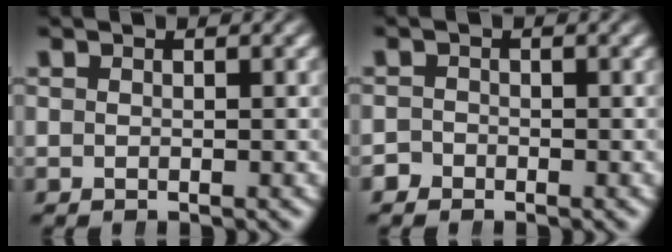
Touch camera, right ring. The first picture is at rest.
{"total": 1.4, "force": [-1.2, 0.8, -0.3], "torque": [0.004, -0.011, -0.020]}